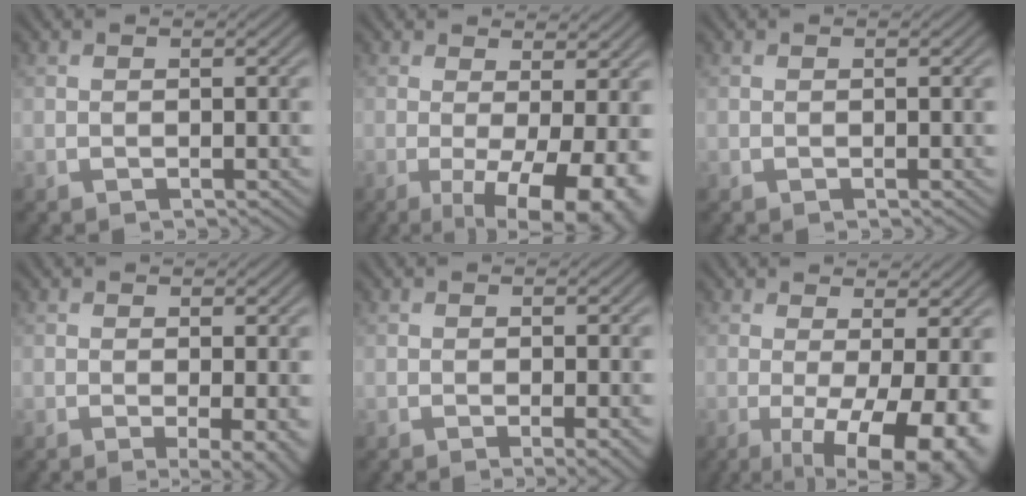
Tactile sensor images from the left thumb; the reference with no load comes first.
{"total": 9.7, "force": [-1.8, 2.9, 9.0], "torque": [-0.118, 0.001, -0.022]}
{"total": 0.0}
{"total": 3.7, "force": [-0.4, 0.9, 3.6], "torque": [-0.055, -0.008, -0.006]}
{"total": 2.1, "force": [-0.5, 0.3, 2.0], "torque": [-0.033, -0.002, -0.012]}
{"total": 11.5, "force": [-2.3, 3.5, 10.7], "torque": [-0.134, 0.006, -0.024]}